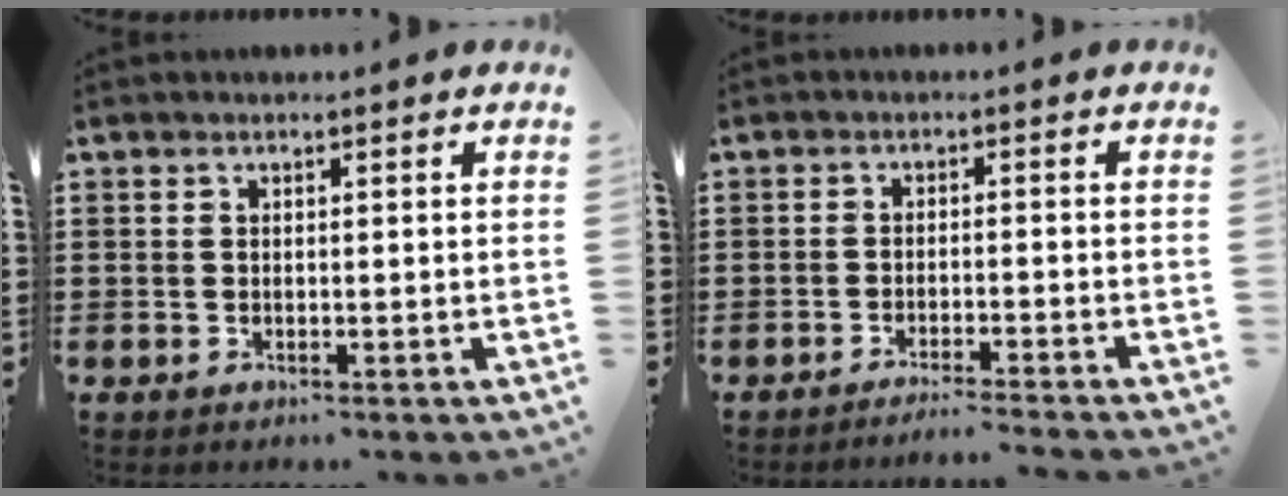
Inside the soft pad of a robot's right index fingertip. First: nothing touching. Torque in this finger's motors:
{"motor_torque": [0.11, 0.41, -0.02, 0.00]}